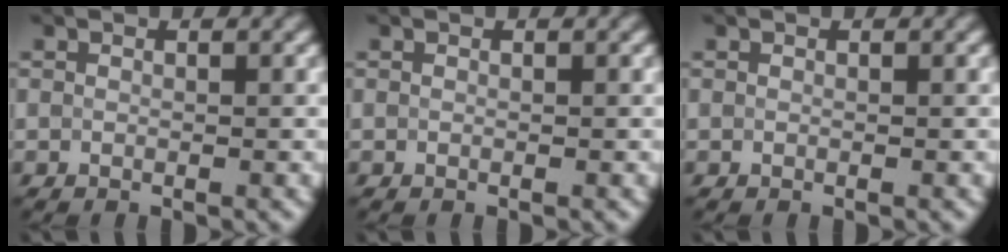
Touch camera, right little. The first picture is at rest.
{"total": 0.0}
{"total": 0.0}